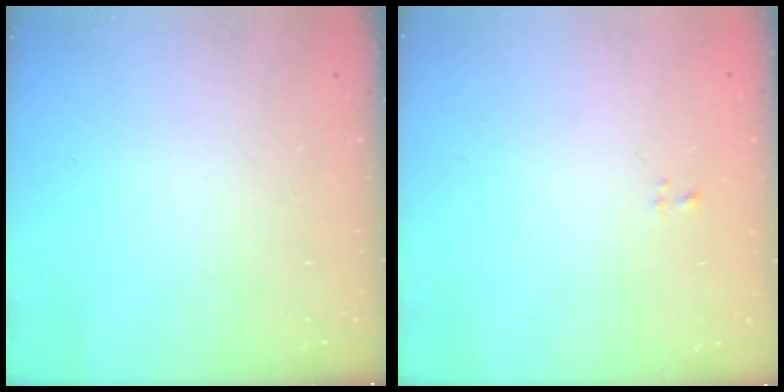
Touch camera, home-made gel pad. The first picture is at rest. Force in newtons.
{"total": 0.0}